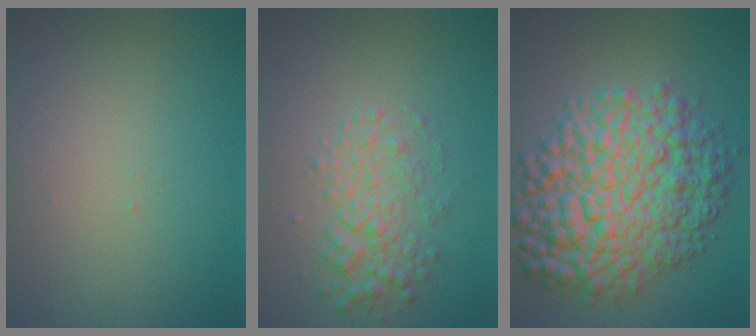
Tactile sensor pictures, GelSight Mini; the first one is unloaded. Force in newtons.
{"total": 3.0, "press": 3.0, "slide": 0.0}
{"total": 11.7, "press": 11.7, "slide": 0.2}